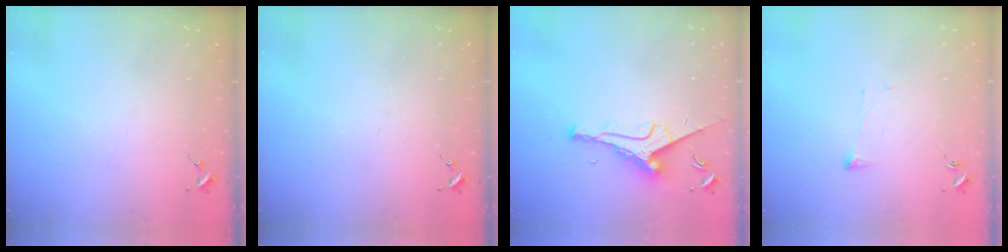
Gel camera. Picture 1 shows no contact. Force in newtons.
{"total": 0.0}
{"total": 9.3, "press": 9.3, "slide": 0.8}
{"total": 3.7, "press": 3.6, "slide": 0.7}